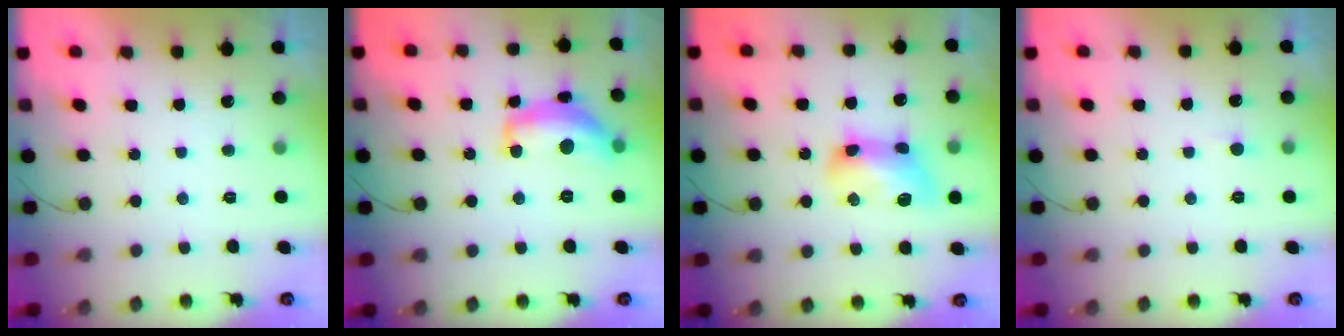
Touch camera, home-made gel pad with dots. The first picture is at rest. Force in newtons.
{"total": 14.5, "press": 14.4, "slide": 1.1}
{"total": 12.2, "press": 12.2, "slide": 0.6}
{"total": 1.6, "press": 1.6, "slide": 0.1}